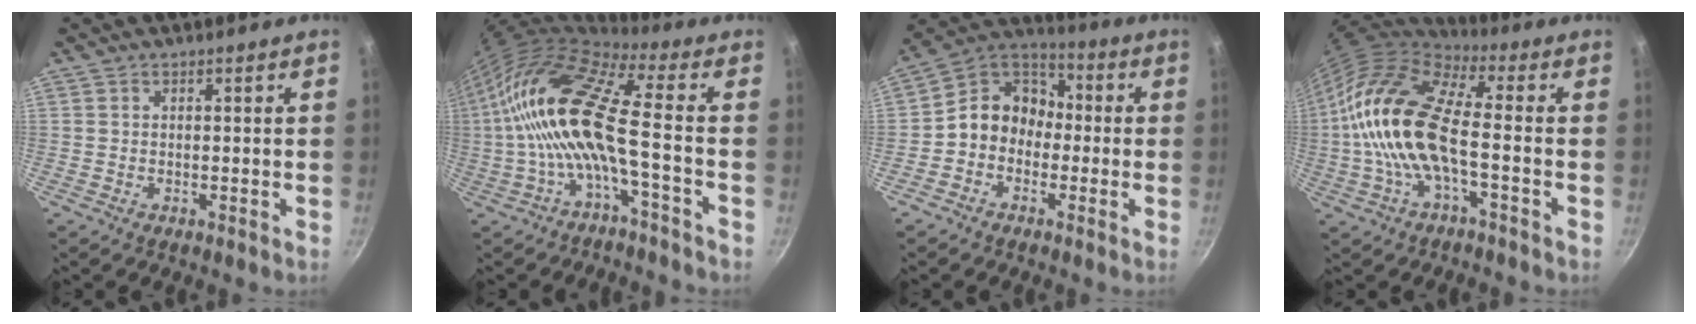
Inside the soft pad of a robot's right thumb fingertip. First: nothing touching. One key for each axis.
{"total": 16.9, "fx": -1.7, "fy": 4.2, "fz": 16.3, "tx": -0.329, "ty": 0.034, "tz": -0.044}
{"total": 10.3, "fx": -1.7, "fy": 8.7, "fz": 5.2, "tx": -0.048, "ty": 0.045, "tz": -0.057}
{"total": 17.1, "fx": -1.8, "fy": 7.1, "fz": 15.5, "tx": -0.291, "ty": 0.030, "tz": -0.045}